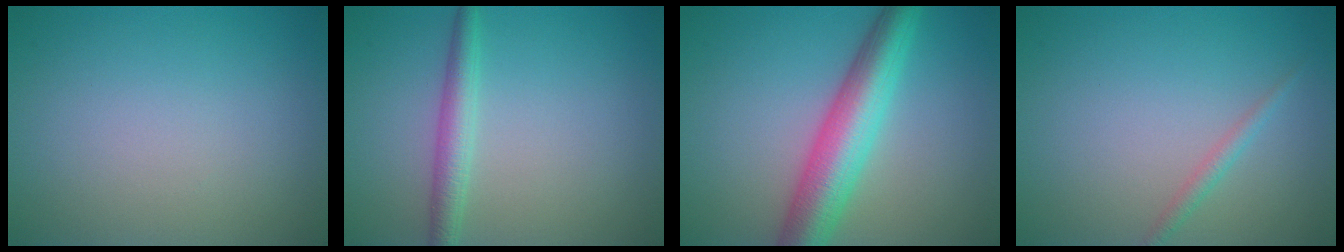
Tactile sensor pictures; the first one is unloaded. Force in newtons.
{"total": 2.5, "press": 2.5, "slide": 0.1}
{"total": 6.8, "press": 6.8, "slide": 0.2}
{"total": 1.1, "press": 1.1, "slide": 0.1}